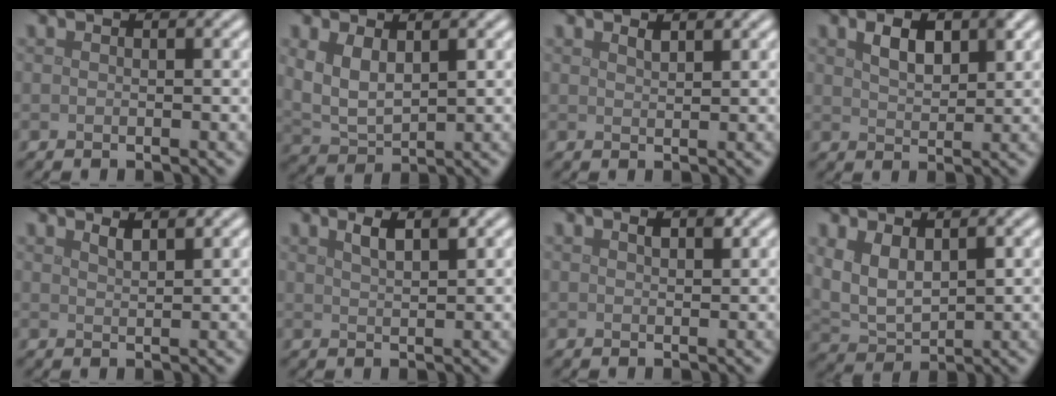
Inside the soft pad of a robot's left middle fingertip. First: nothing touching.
{"total": 3.8, "force": [1.0, 2.1, 3.0], "torque": [-0.073, -0.004, 0.025]}
{"total": 1.1, "force": [0.9, 0.2, 0.5], "torque": [-0.010, 0.000, 0.015]}
{"total": 3.6, "force": [1.6, 1.8, 2.7], "torque": [-0.050, 0.005, 0.031]}
{"total": 1.4, "force": [1.1, 0.3, 0.8], "torque": [-0.013, 0.001, 0.019]}
{"total": 2.2, "force": [1.4, 0.5, 1.6], "torque": [-0.025, 0.004, 0.023]}
{"total": 1.4, "force": [0.7, 0.5, 1.0], "torque": [-0.018, 0.000, 0.013]}
{"total": 4.2, "force": [1.2, 2.4, 3.2], "torque": [-0.077, -0.003, 0.029]}